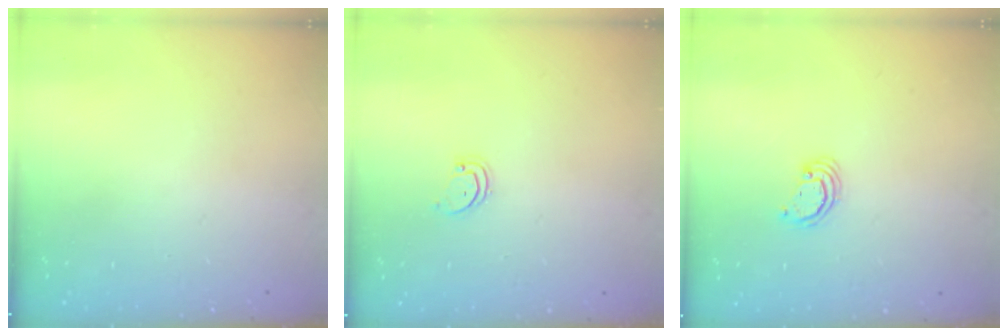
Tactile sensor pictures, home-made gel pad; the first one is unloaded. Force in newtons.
{"total": 2.3, "press": 2.3, "slide": 0.1}
{"total": 2.3, "press": 2.3, "slide": 0.2}